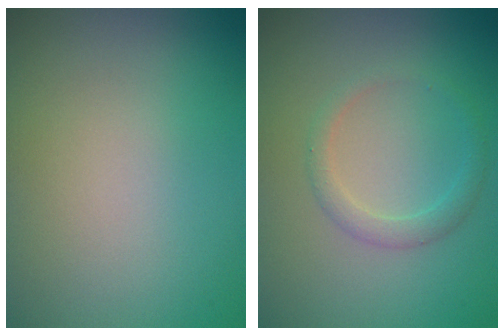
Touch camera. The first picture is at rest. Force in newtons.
{"total": 1.7, "press": 1.7, "slide": 0.0}